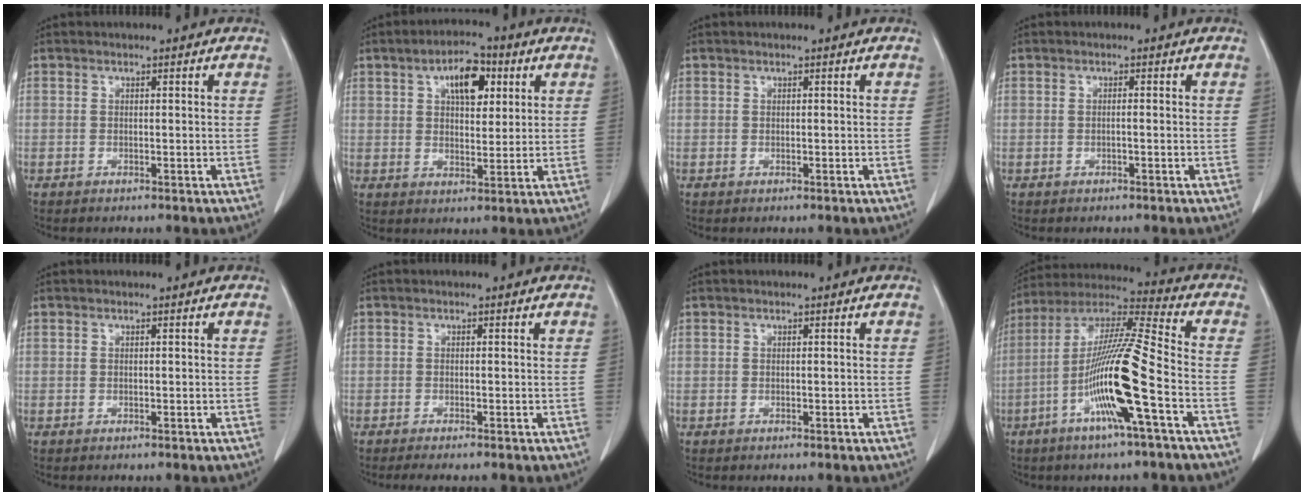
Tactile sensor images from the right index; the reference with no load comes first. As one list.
[{"total": 8.9, "force": [3.4, 4.3, 7.0], "torque": [-0.120, 0.017, 0.058]}, {"total": 0.0}, {"total": 1.0, "force": [-0.2, 0.3, 0.9], "torque": [-0.020, 0.001, -0.002]}, {"total": 0.0}, {"total": 2.8, "force": [-1.8, 0.9, 2.0], "torque": [-0.039, -0.005, -0.028]}, {"total": 0.0}, {"total": 17.1, "force": [-5.5, 0.2, 16.2], "torque": [-0.317, -0.003, -0.108]}]